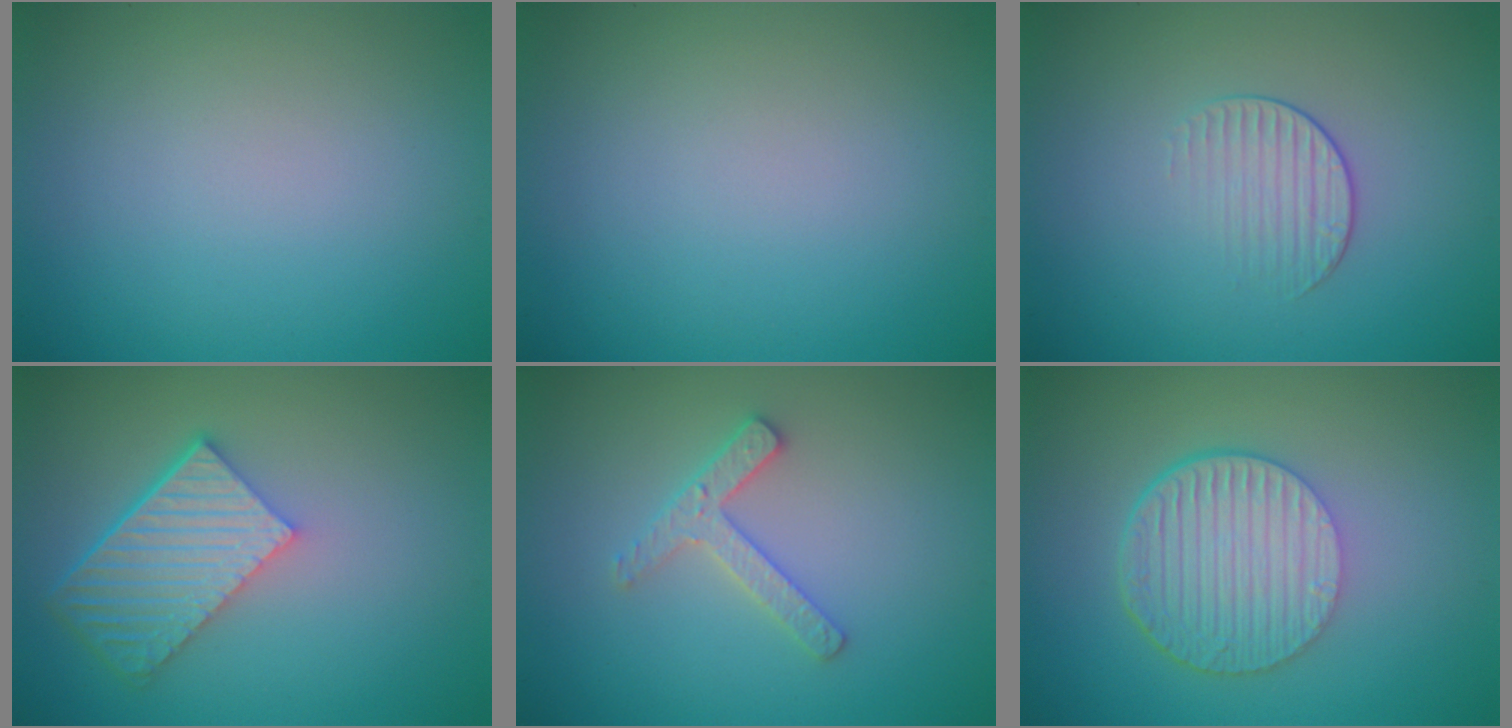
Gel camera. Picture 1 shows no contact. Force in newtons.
{"total": 0.0}
{"total": 1.7, "press": 1.0, "slide": 1.4}
{"total": 5.9, "press": 4.2, "slide": 4.2}
{"total": 2.4, "press": 2.4, "slide": 0.4}
{"total": 6.6, "press": 4.4, "slide": 4.9}